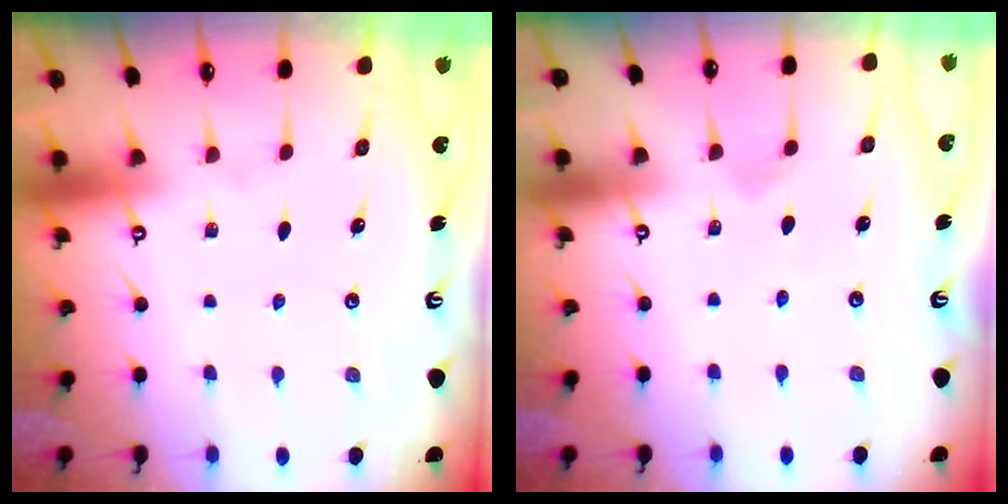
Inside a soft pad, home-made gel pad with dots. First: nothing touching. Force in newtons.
{"total": 1.5, "press": 1.5, "slide": 0.4}